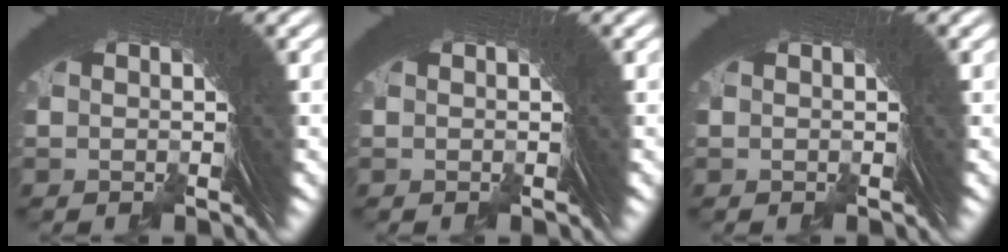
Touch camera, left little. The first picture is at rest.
{"total": 0.0}
{"total": 0.0}